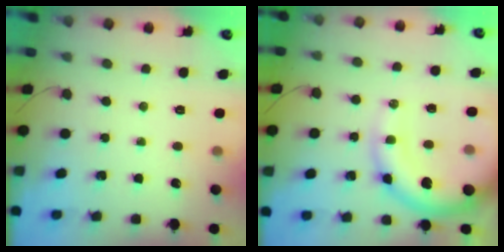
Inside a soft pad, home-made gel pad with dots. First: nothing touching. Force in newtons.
{"total": 14.9, "press": 14.5, "slide": 3.5}